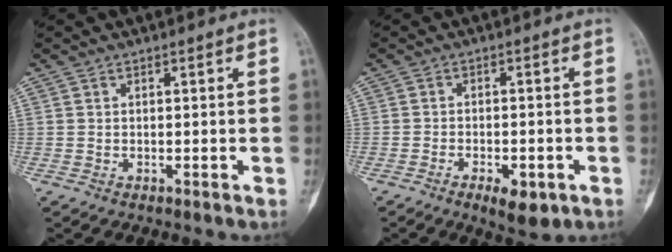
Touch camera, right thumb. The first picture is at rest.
{"total": 5.7, "force": [-2.8, 2.6, 4.2], "torque": [-0.055, 0.011, -0.035]}